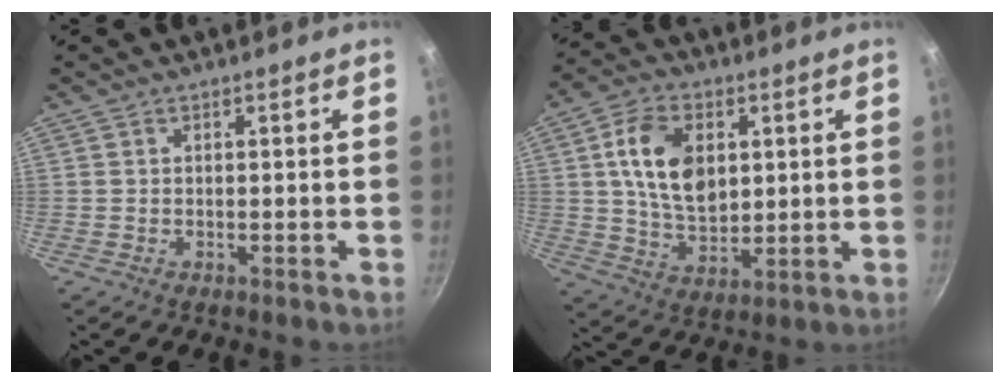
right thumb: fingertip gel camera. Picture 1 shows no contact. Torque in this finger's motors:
{"motor_torque": [1.90, 1.73, 0.75, -0.59, 0.35]}